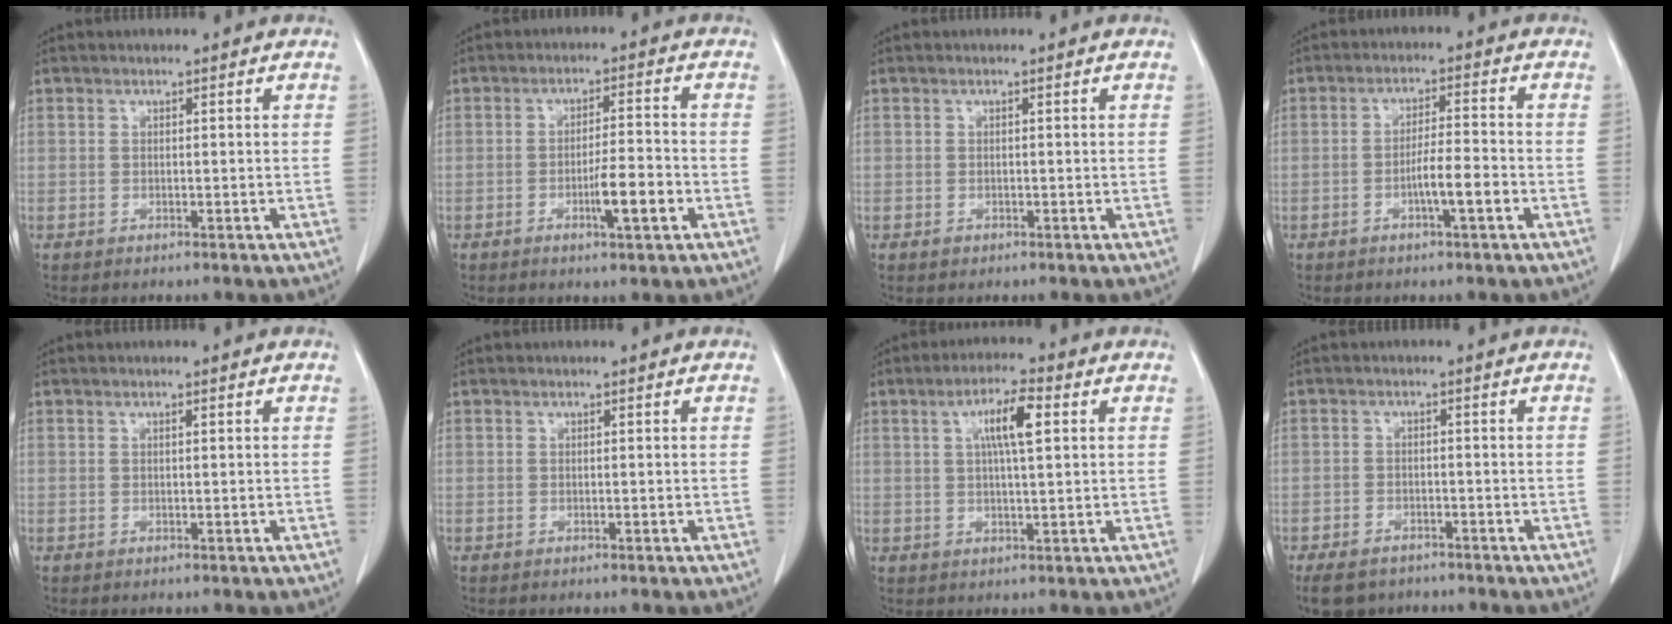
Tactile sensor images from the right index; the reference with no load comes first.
{"total": 6.5, "force": [-2.4, 0.9, 6.0], "torque": [-0.099, -0.002, -0.035]}
{"total": 1.2, "force": [-0.4, 1.0, 0.5], "torque": [-0.008, 0.002, 0.000]}
{"total": 5.5, "force": [-2.1, 0.6, 5.1], "torque": [-0.093, 0.004, -0.035]}
{"total": 0.7, "force": [0.2, 0.2, 0.6], "torque": [-0.013, 0.001, 0.006]}
{"total": 0.0}
{"total": 7.0, "force": [2.1, 1.3, 6.5], "torque": [-0.119, 0.010, 0.038]}
{"total": 9.6, "force": [-7.1, 5.4, 3.7], "torque": [-0.080, -0.003, -0.105]}